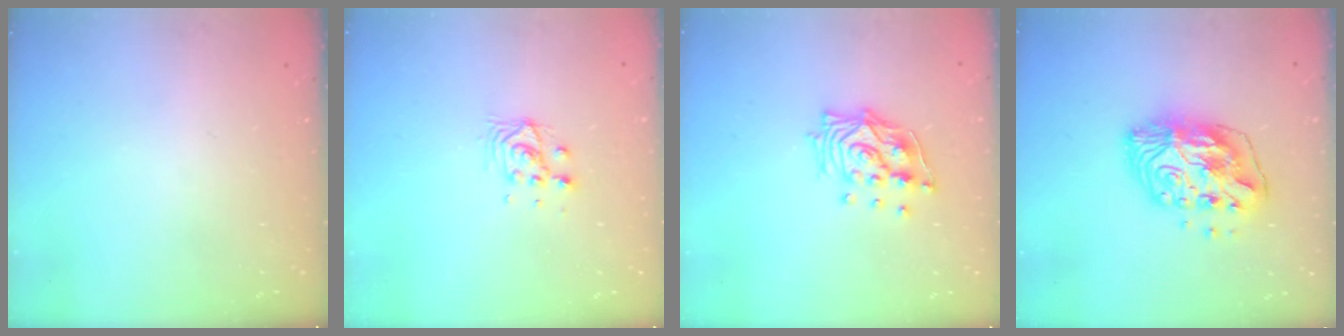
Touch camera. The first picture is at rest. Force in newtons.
{"total": 6.4, "press": 6.4, "slide": 0.2}
{"total": 13.3, "press": 13.3, "slide": 1.2}
{"total": 13.7, "press": 13.7, "slide": 1.0}